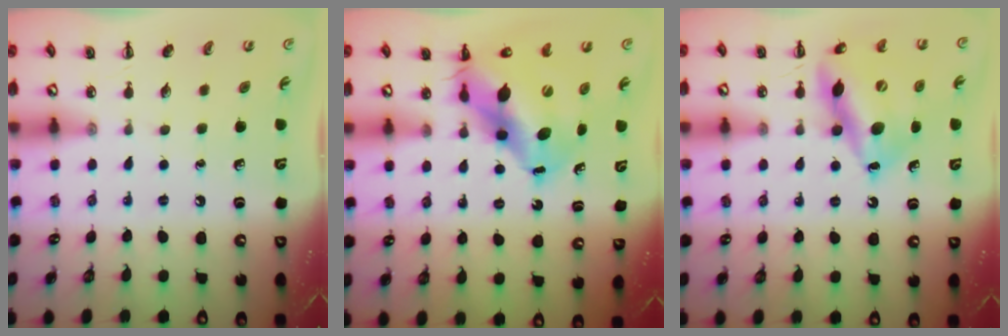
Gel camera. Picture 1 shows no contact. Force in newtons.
{"total": 14.1, "press": 13.6, "slide": 3.7}
{"total": 16.2, "press": 15.7, "slide": 3.8}